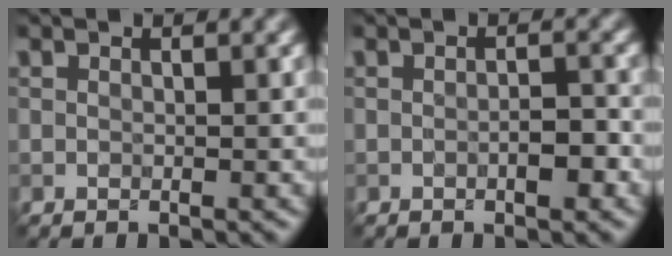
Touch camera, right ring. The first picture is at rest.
{"total": 1.7, "force": [-0.6, 0.5, 1.5], "torque": [-0.024, 0.005, -0.013]}